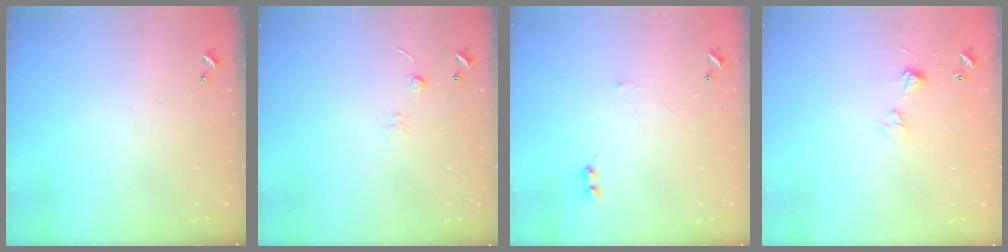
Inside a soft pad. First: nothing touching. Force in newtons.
{"total": 0.0}
{"total": 1.5, "press": 1.5, "slide": 0.5}
{"total": 4.6, "press": 4.6, "slide": 0.6}